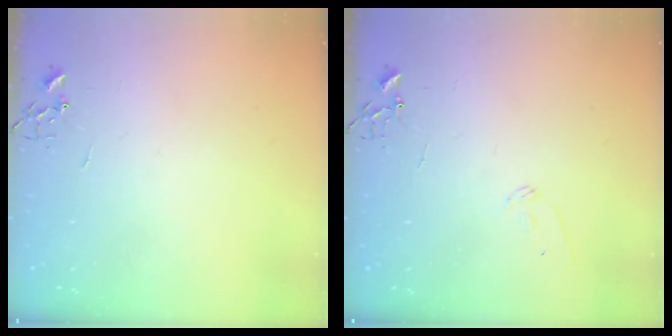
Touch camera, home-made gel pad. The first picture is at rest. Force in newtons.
{"total": 7.1, "press": 7.0, "slide": 0.7}